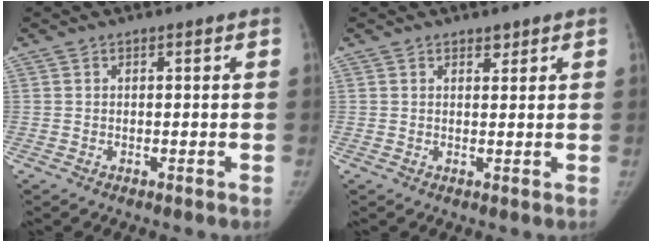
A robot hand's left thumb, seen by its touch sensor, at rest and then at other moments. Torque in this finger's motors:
{"motor_torque": [-0.27, -0.13, 0.12, 0.34, -0.03]}